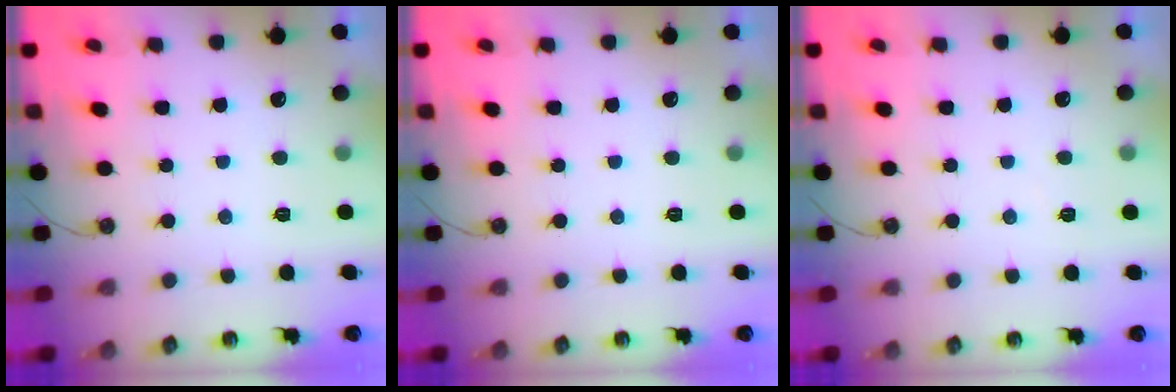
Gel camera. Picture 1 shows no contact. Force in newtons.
{"total": 0.0}
{"total": 3.3, "press": 3.3, "slide": 0.5}